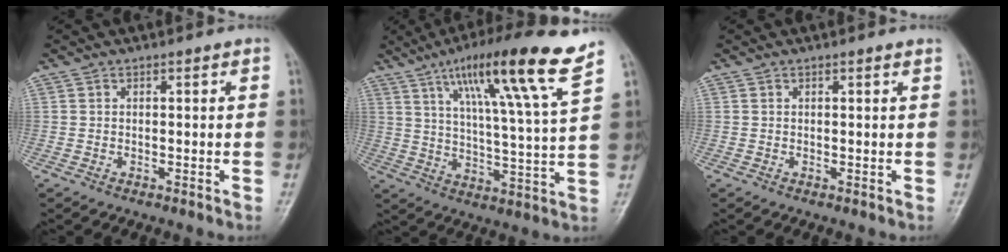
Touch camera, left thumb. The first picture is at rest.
{"total": 17.2, "force": [10.4, 0.2, 13.7], "torque": [-0.212, -0.043, 0.161]}
{"total": 0.6, "force": [0.5, -0.1, 0.3], "torque": [-0.011, -0.001, 0.008]}